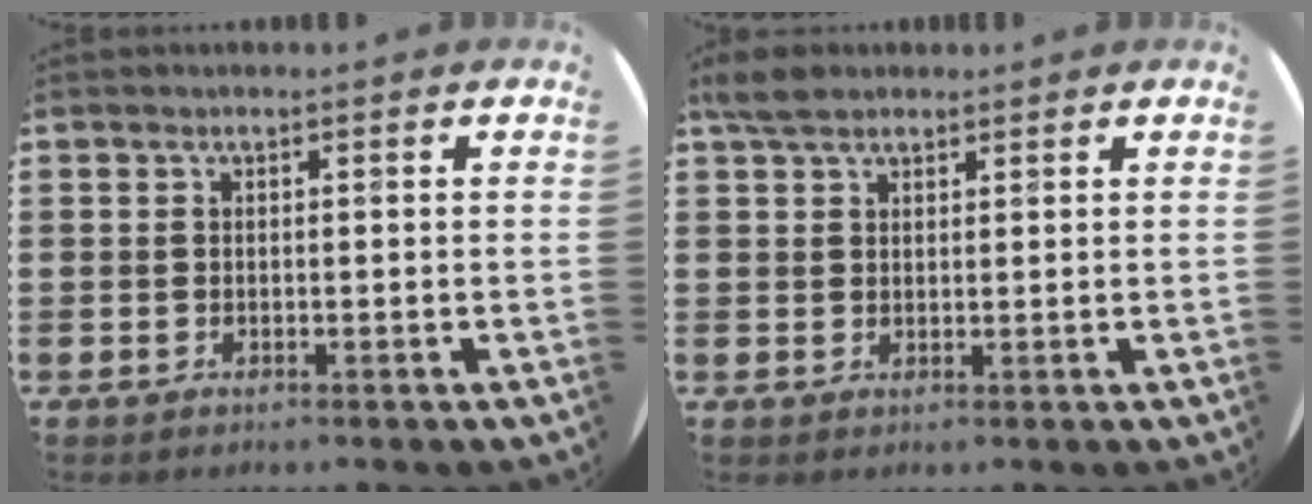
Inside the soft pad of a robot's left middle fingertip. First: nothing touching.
{"total": 3.5, "force": [2.9, 1.5, 1.2], "torque": [-0.020, 0.003, 0.055]}